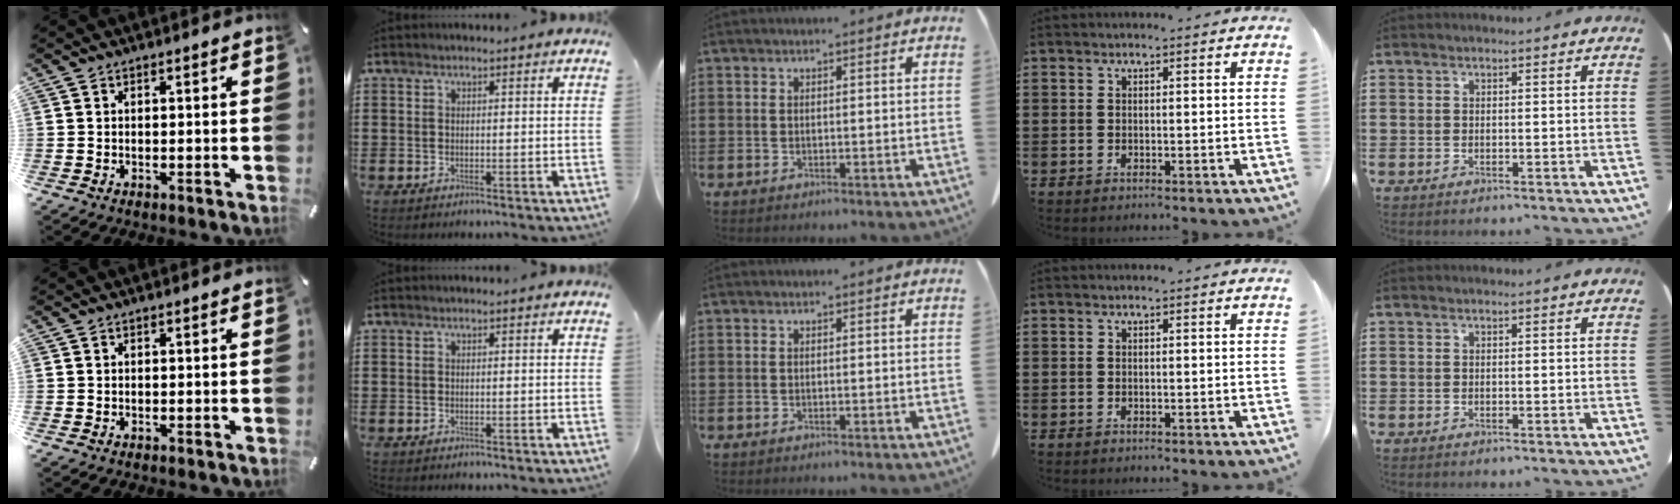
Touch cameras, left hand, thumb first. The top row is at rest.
{}